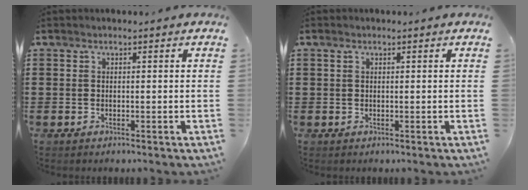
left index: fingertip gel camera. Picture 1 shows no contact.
{"total": 0.7, "force": [0.3, 0.4, 0.5], "torque": [-0.011, 0.006, 0.004]}